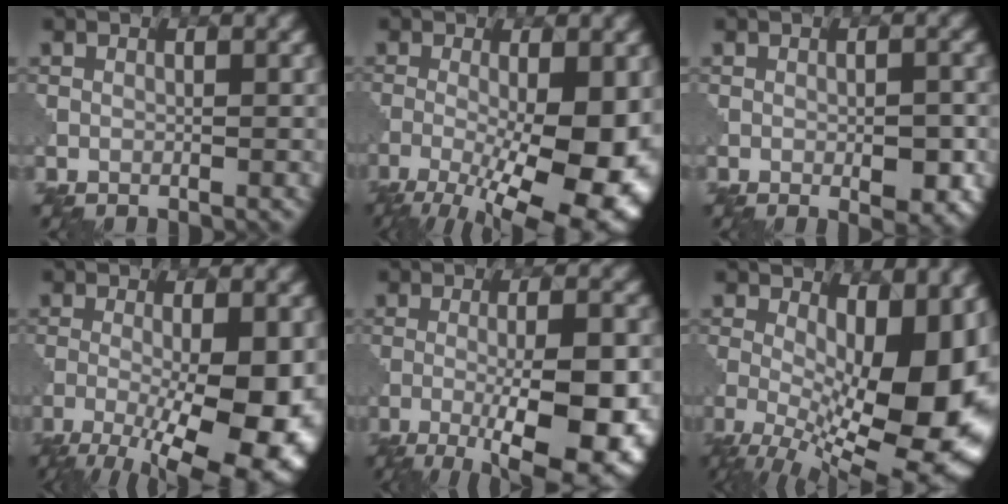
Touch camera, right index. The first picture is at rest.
{"total": 13.6, "force": [-3.8, 5.1, 12.0], "torque": [-0.191, -0.024, -0.046]}
{"total": 3.1, "force": [-0.8, 1.2, 2.8], "torque": [-0.038, -0.002, -0.008]}
{"total": 12.4, "force": [-4.0, 4.2, 10.9], "torque": [-0.171, -0.022, -0.053]}
{"total": 11.5, "force": [-3.7, 3.3, 10.4], "torque": [-0.154, -0.005, -0.050]}
{"total": 16.0, "force": [-1.8, 6.9, 14.3], "torque": [-0.200, -0.012, -0.017]}